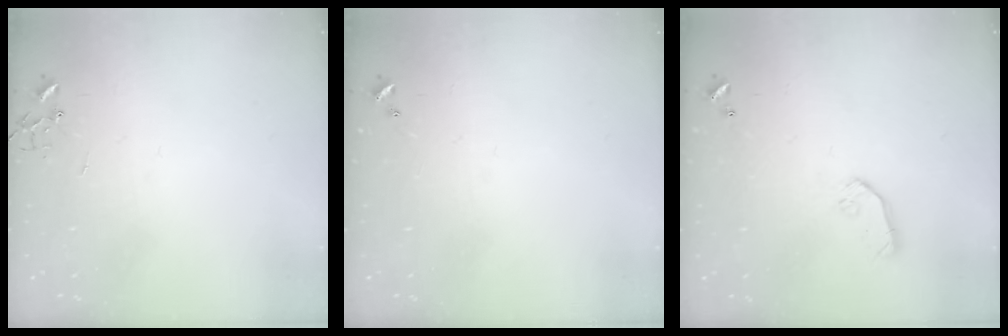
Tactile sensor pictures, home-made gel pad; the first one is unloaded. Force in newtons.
{"total": 0.0}
{"total": 7.3, "press": 7.3, "slide": 0.4}